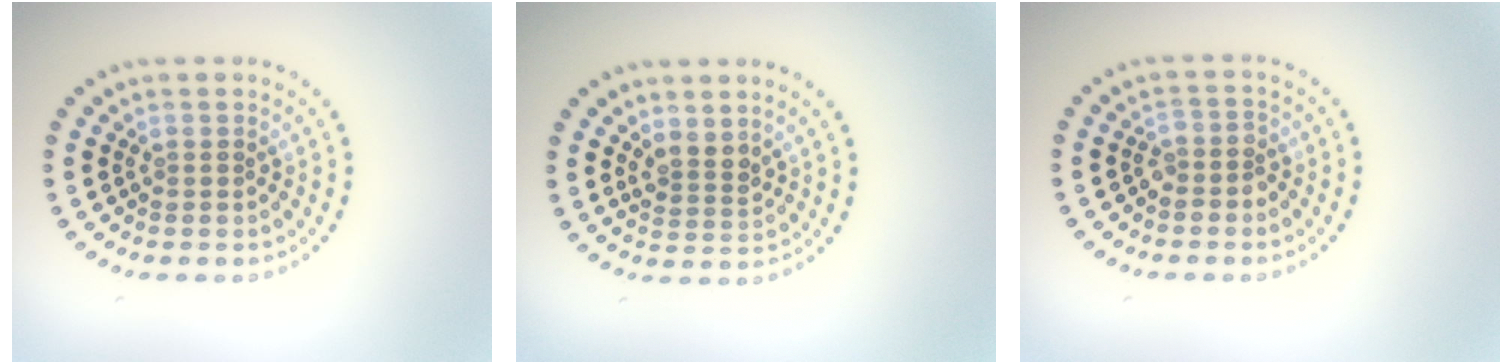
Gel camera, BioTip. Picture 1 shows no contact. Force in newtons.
{"total": 2.0, "press": 1.6, "slide": 1.2}
{"total": 1.7, "press": 1.4, "slide": 0.9}